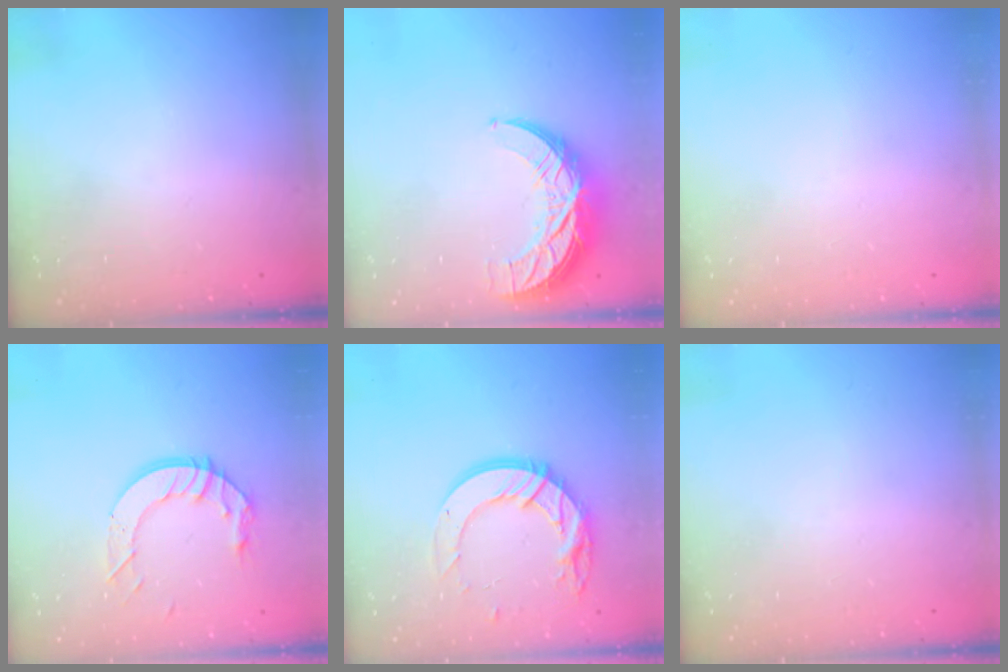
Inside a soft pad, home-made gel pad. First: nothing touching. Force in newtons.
{"total": 11.8, "press": 11.8, "slide": 0.8}
{"total": 0.0}
{"total": 10.6, "press": 10.5, "slide": 1.0}
{"total": 15.8, "press": 15.7, "slide": 1.2}
{"total": 0.0}